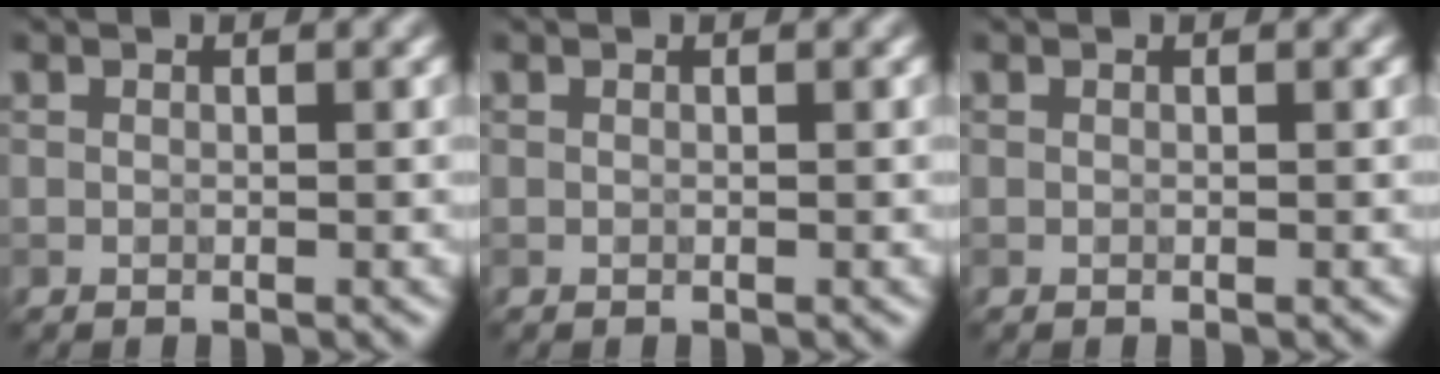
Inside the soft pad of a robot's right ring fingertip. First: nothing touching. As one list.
[{"total": 0.0}, {"total": 0.0}]